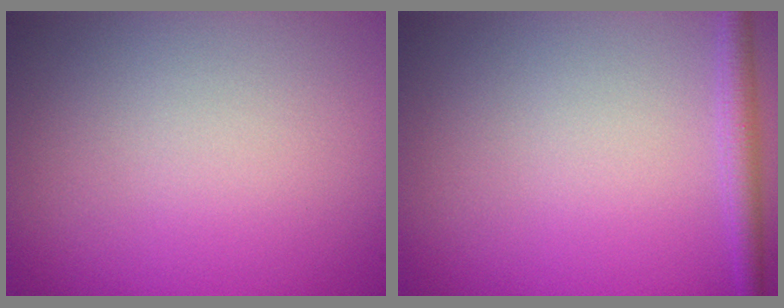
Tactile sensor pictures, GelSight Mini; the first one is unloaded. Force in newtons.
{"total": 1.8, "press": 1.8, "slide": 0.1}